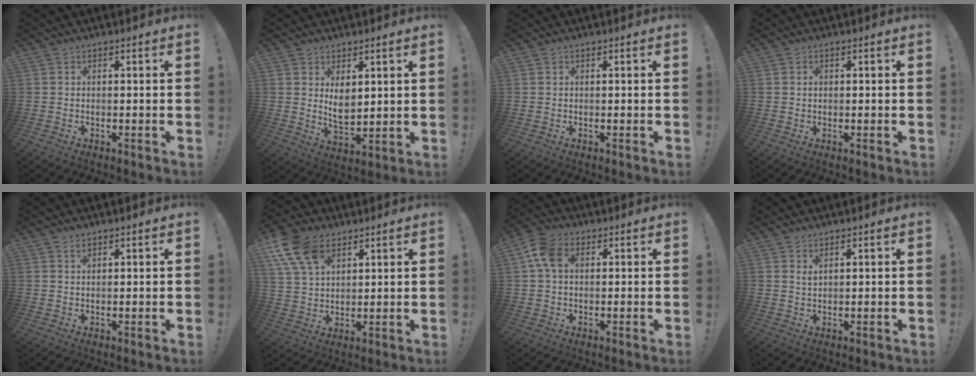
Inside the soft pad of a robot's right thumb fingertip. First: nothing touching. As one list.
[{"total": 6.9, "force": [2.9, 4.3, 4.5], "torque": [-0.071, -0.022, 0.053]}, {"total": 0.0}, {"total": 0.6, "force": [0.0, 0.6, 0.0], "torque": [-0.001, 0.003, 0.001]}, {"total": 1.3, "force": [1.0, 0.3, 0.8], "torque": [-0.002, -0.005, 0.016]}, {"total": 13.0, "force": [7.1, 8.0, 7.4], "torque": [-0.149, -0.025, 0.138]}, {"total": 7.9, "force": [2.0, 5.4, 5.4], "torque": [-0.113, 0.009, 0.041]}, {"total": 1.4, "force": [1.0, 0.5, 0.8], "torque": [-0.010, -0.004, 0.016]}]